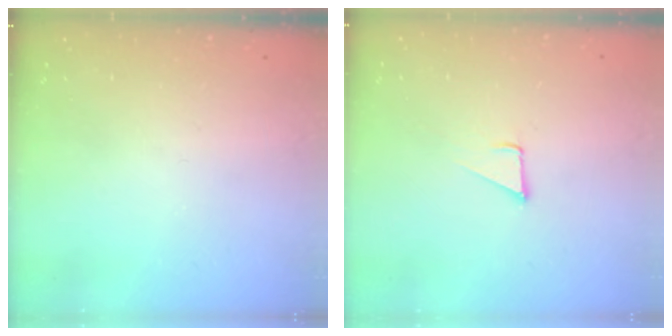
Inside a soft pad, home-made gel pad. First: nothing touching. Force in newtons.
{"total": 3.2, "press": 3.2, "slide": 0.1}